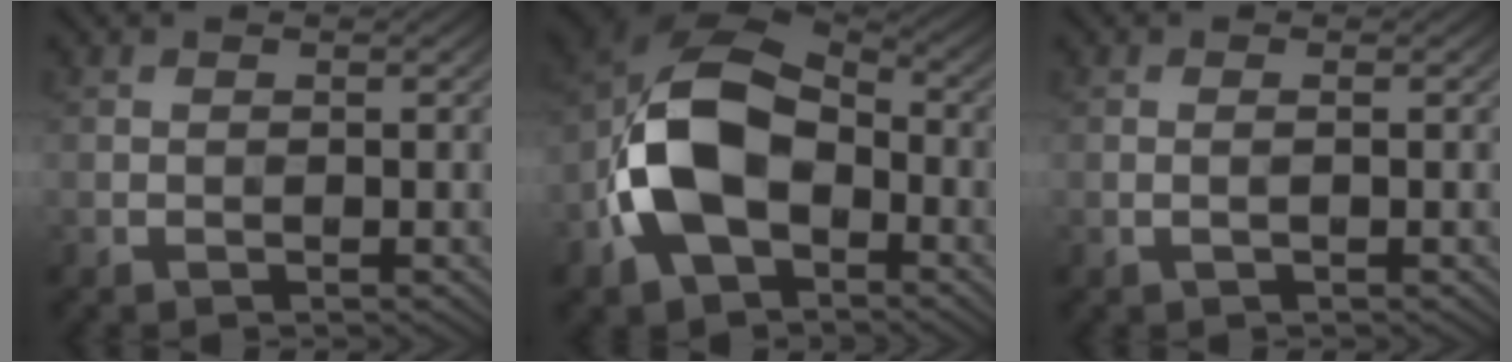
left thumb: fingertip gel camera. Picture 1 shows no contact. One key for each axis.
{"total": 13.4, "fx": -3.6, "fy": 8.8, "fz": 9.4, "tx": -0.210, "ty": -0.010, "tz": -0.076}
{"total": 0.7, "fx": -0.1, "fy": -0.1, "fz": 0.7, "tx": -0.014, "ty": 0.001, "tz": -0.004}